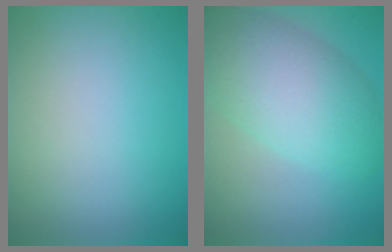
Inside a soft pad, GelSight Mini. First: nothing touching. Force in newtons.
{"total": 7.8, "press": 7.7, "slide": 0.5}